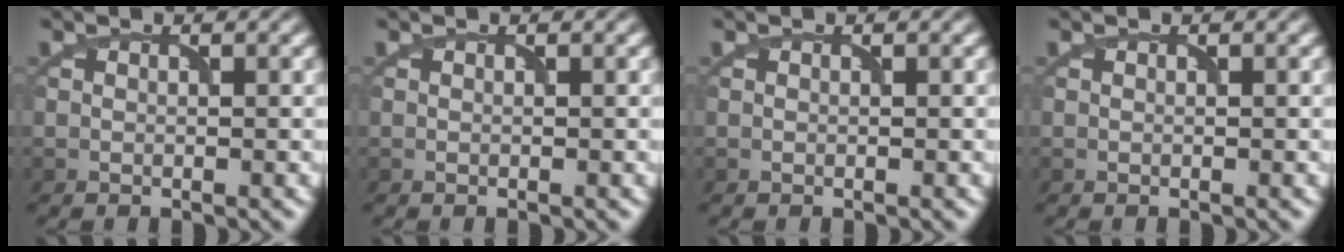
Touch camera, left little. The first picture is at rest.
{"total": 0.0}
{"total": 0.0}
{"total": 0.0}